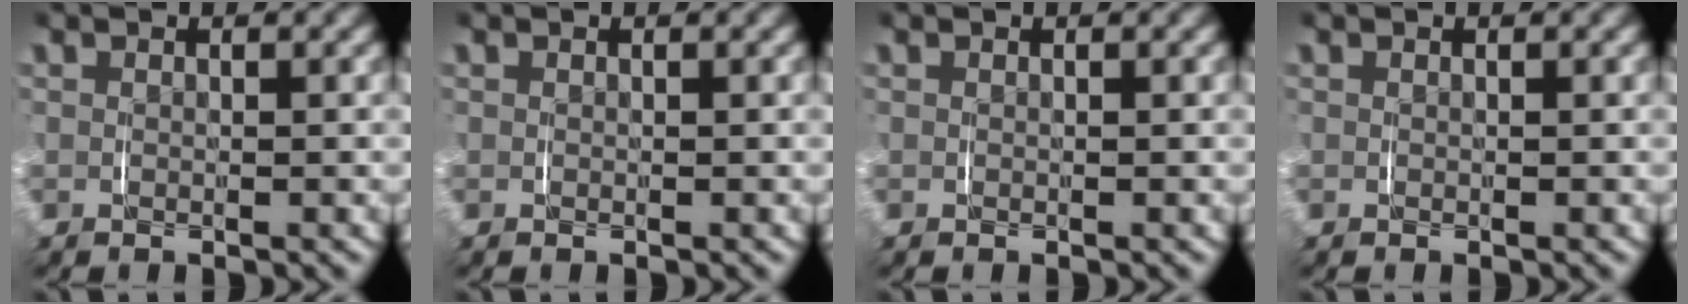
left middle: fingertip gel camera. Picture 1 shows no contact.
{"total": 0.0}
{"total": 0.0}
{"total": 0.0}